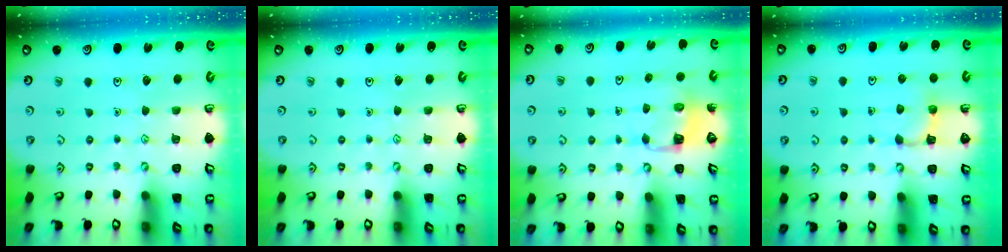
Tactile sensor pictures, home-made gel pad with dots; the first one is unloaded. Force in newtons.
{"total": 0.0}
{"total": 3.5, "press": 3.5, "slide": 0.2}
{"total": 3.0, "press": 2.9, "slide": 0.7}